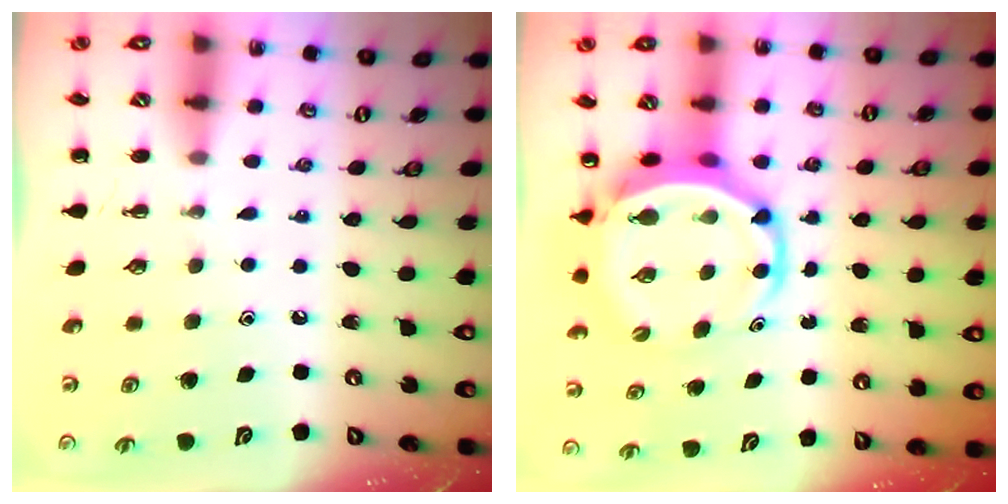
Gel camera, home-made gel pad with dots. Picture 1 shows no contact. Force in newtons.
{"total": 7.1, "press": 6.7, "slide": 2.1}